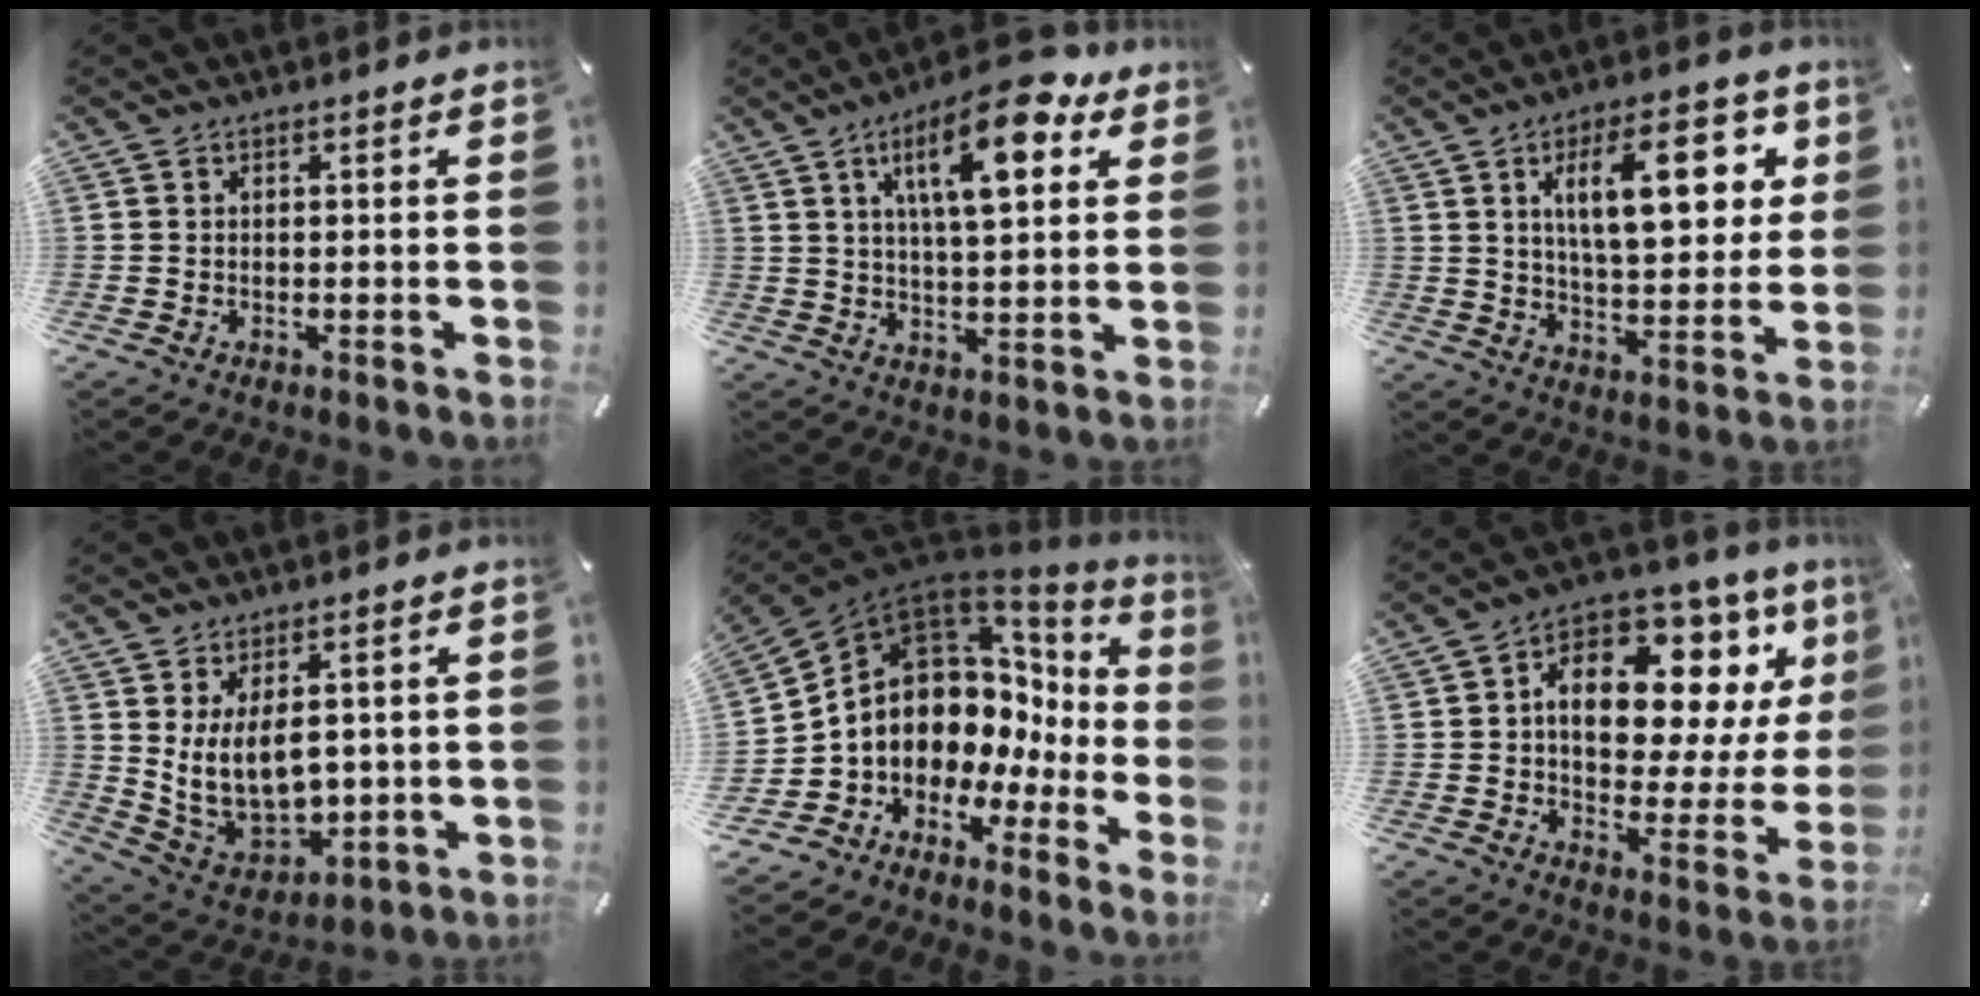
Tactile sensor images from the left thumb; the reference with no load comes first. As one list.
[{"total": 15.6, "force": [8.0, 5.6, 12.1], "torque": [-0.190, -0.024, 0.128]}, {"total": 17.8, "force": [6.9, 7.6, 14.6], "torque": [-0.223, -0.006, 0.106]}, {"total": 12.5, "force": [3.2, 7.9, 9.1], "torque": [-0.180, -0.035, 0.060]}, {"total": 9.1, "force": [3.3, 7.7, 3.5], "torque": [-0.080, -0.071, 0.065]}, {"total": 17.8, "force": [6.3, 11.1, 12.4], "torque": [-0.180, -0.039, 0.106]}]